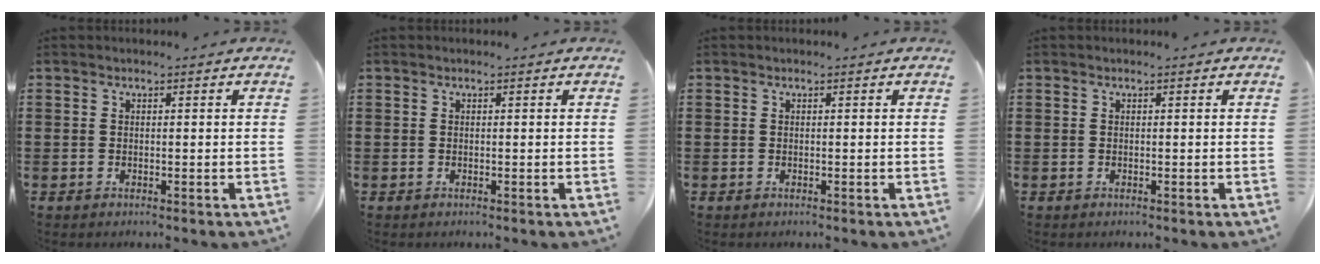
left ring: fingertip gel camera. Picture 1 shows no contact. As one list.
[{"total": 0.0}, {"total": 0.0}, {"total": 0.0}]